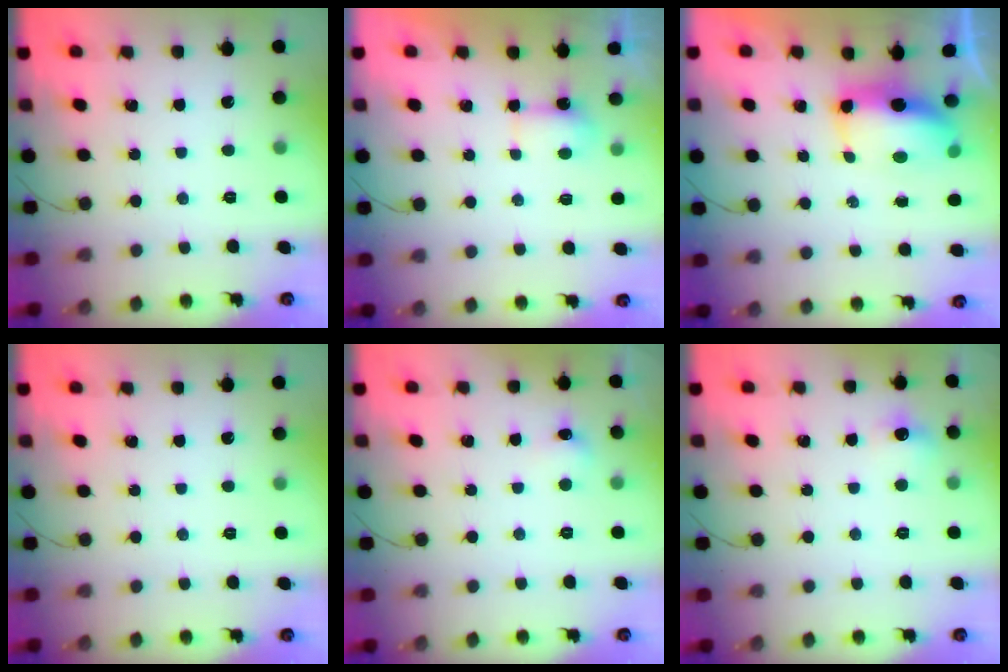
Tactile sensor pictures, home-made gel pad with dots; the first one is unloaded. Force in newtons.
{"total": 4.2, "press": 4.0, "slide": 1.1}
{"total": 8.8, "press": 8.7, "slide": 1.4}
{"total": 0.0}
{"total": 4.9, "press": 4.7, "slide": 1.5}
{"total": 6.6, "press": 6.4, "slide": 1.5}